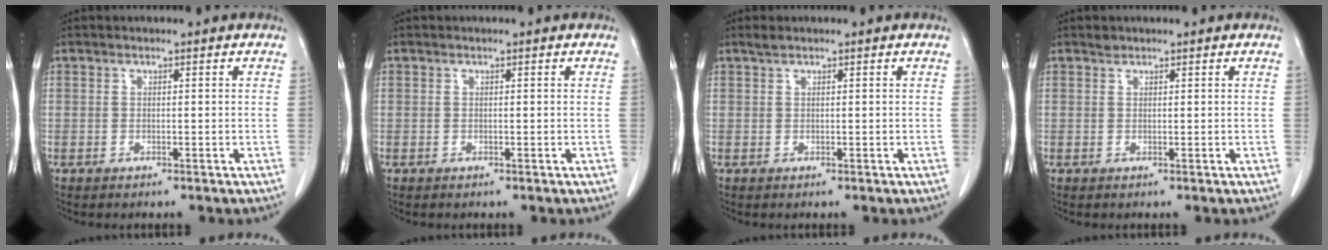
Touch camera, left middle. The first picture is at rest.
{"total": 0.0}
{"total": 0.8, "force": [0.7, 0.1, 0.4], "torque": [-0.013, 0.008, 0.017]}
{"total": 0.6, "force": [0.6, 0.3, 0.0], "torque": [-0.004, 0.002, 0.010]}